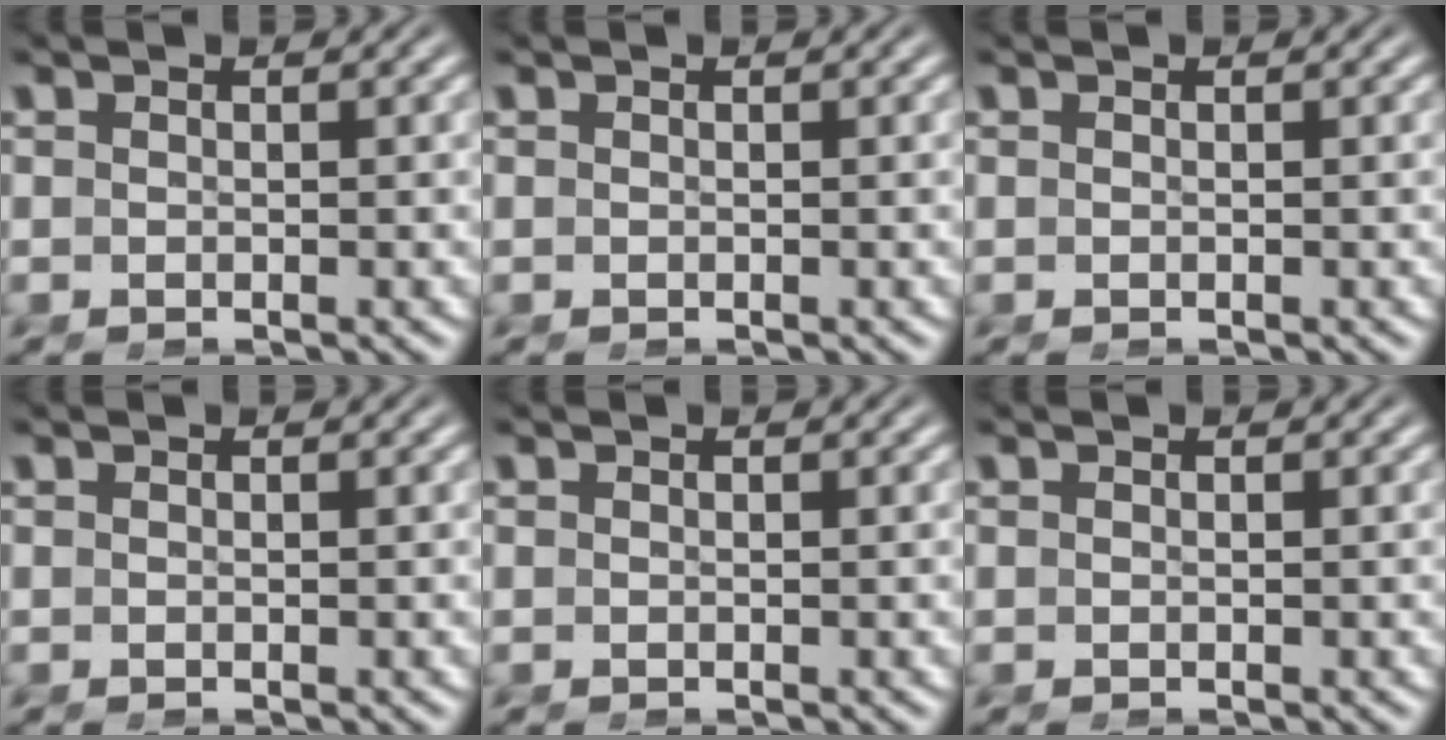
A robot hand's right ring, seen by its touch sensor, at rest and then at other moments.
{"total": 0.0}
{"total": 0.0}
{"total": 0.0}
{"total": 0.0}
{"total": 0.0}